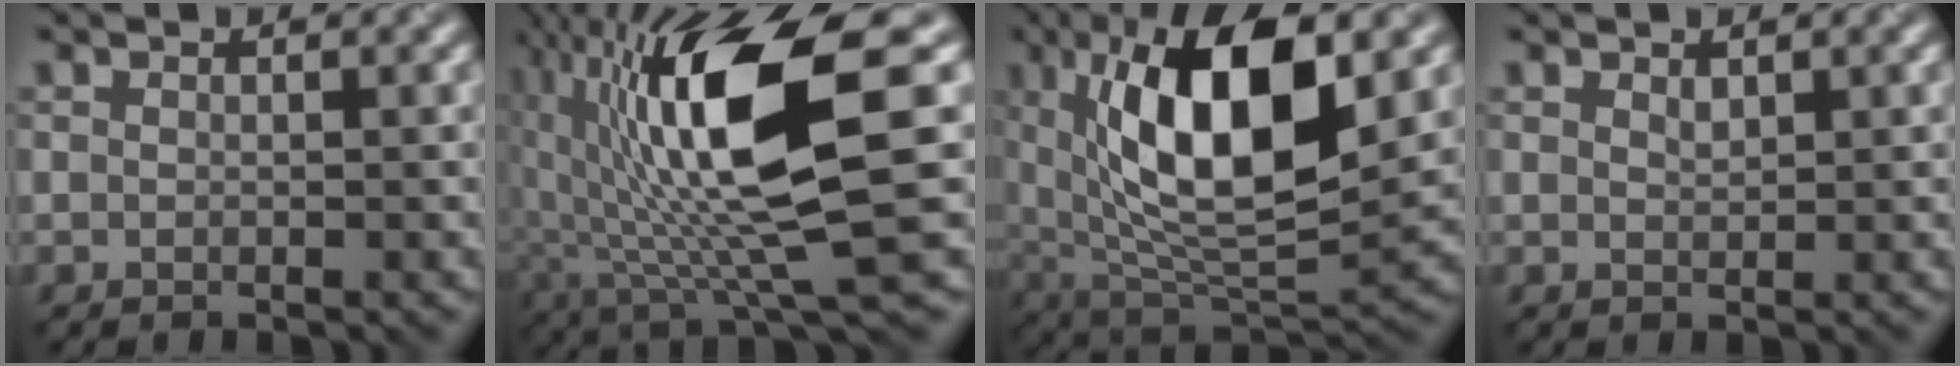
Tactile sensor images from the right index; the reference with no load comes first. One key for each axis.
{"total": 13.5, "fx": 2.0, "fy": 3.6, "fz": 12.8, "tx": -0.234, "ty": -0.018, "tz": 0.045}
{"total": 13.4, "fx": 3.6, "fy": 5.3, "fz": 11.7, "tx": -0.193, "ty": 0.000, "tz": 0.061}
{"total": 0.7, "fx": 0.6, "fy": 0.3, "fz": 0.4, "tx": -0.009, "ty": -0.002, "tz": 0.013}